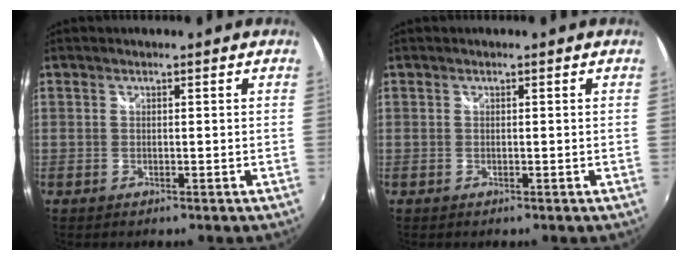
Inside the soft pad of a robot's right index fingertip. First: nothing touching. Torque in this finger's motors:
{"motor_torque": [0.01, 0.01, -0.02, 0.00]}